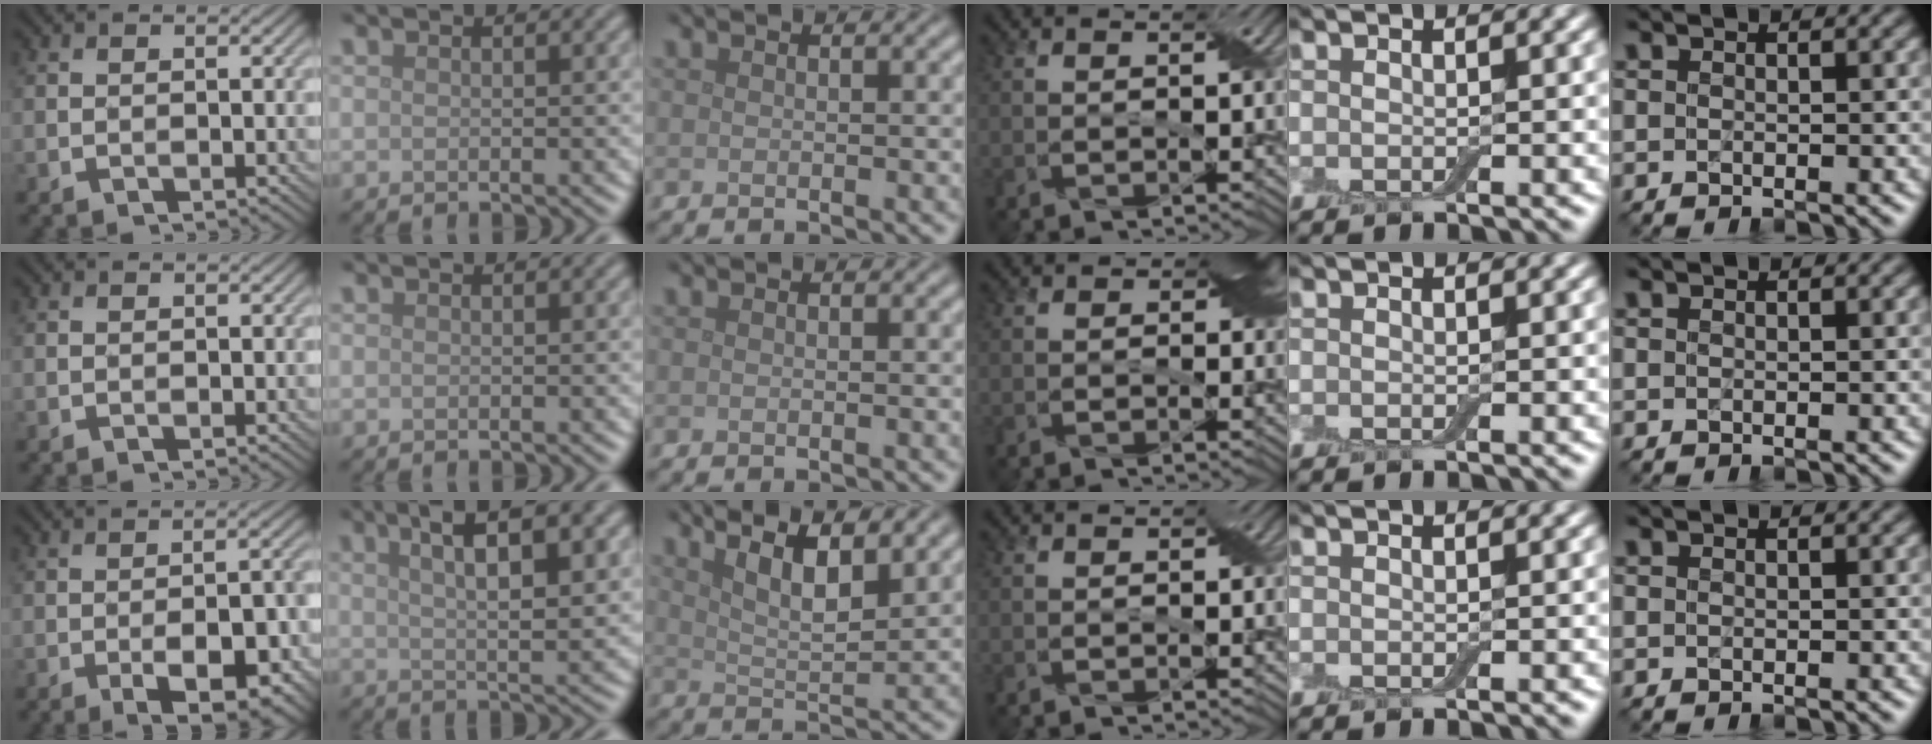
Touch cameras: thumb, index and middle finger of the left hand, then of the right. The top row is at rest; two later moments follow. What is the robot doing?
{"motion": "wrap", "object": "adhesive wrap"}